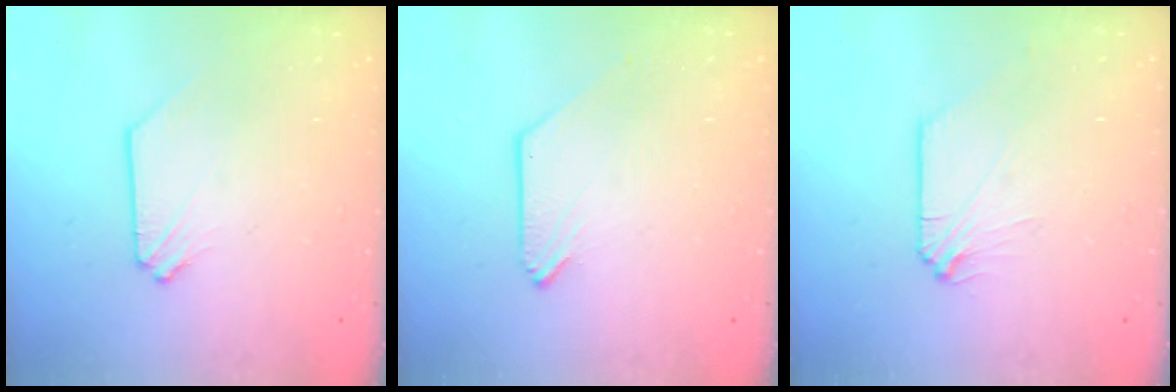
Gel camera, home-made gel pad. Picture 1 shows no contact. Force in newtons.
{"total": 0.0}
{"total": 0.0}